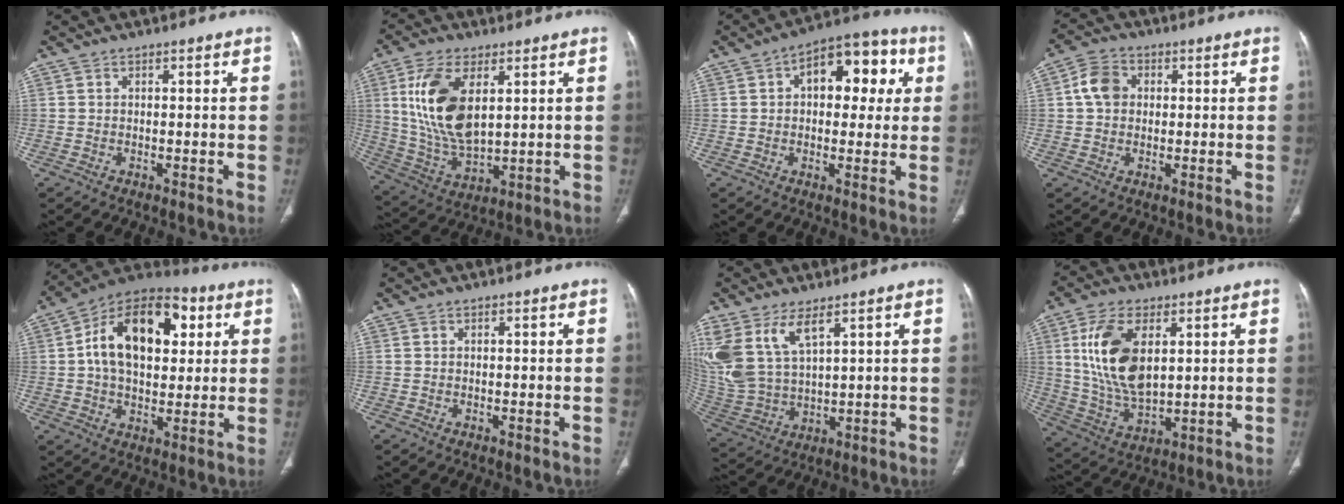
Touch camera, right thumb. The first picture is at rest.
{"total": 15.7, "force": [4.4, 7.9, 12.9], "torque": [-0.257, -0.020, 0.094]}
{"total": 14.2, "force": [3.6, 8.3, 10.9], "torque": [-0.101, 0.026, 0.046]}
{"total": 5.9, "force": [0.9, 4.7, 3.4], "torque": [-0.057, 0.010, 0.011]}
{"total": 19.9, "force": [4.6, 12.2, 15.1], "torque": [-0.211, 0.013, 0.066]}
{"total": 0.0}
{"total": 13.5, "force": [6.9, 6.3, 9.7], "torque": [-0.218, -0.024, 0.157]}
{"total": 15.1, "force": [3.9, 7.9, 12.3], "torque": [-0.239, -0.017, 0.084]}